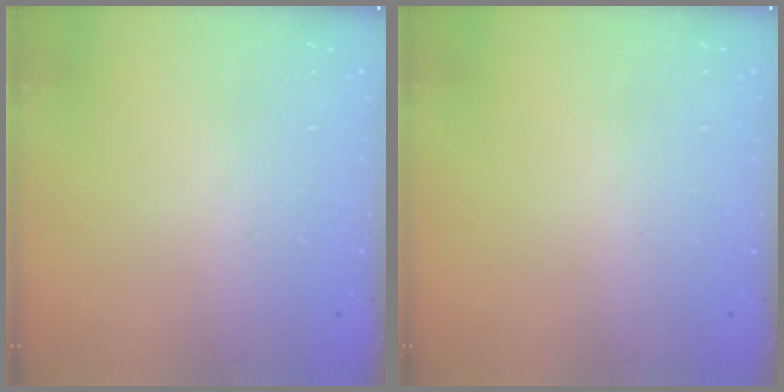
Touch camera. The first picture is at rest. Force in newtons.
{"total": 0.0}